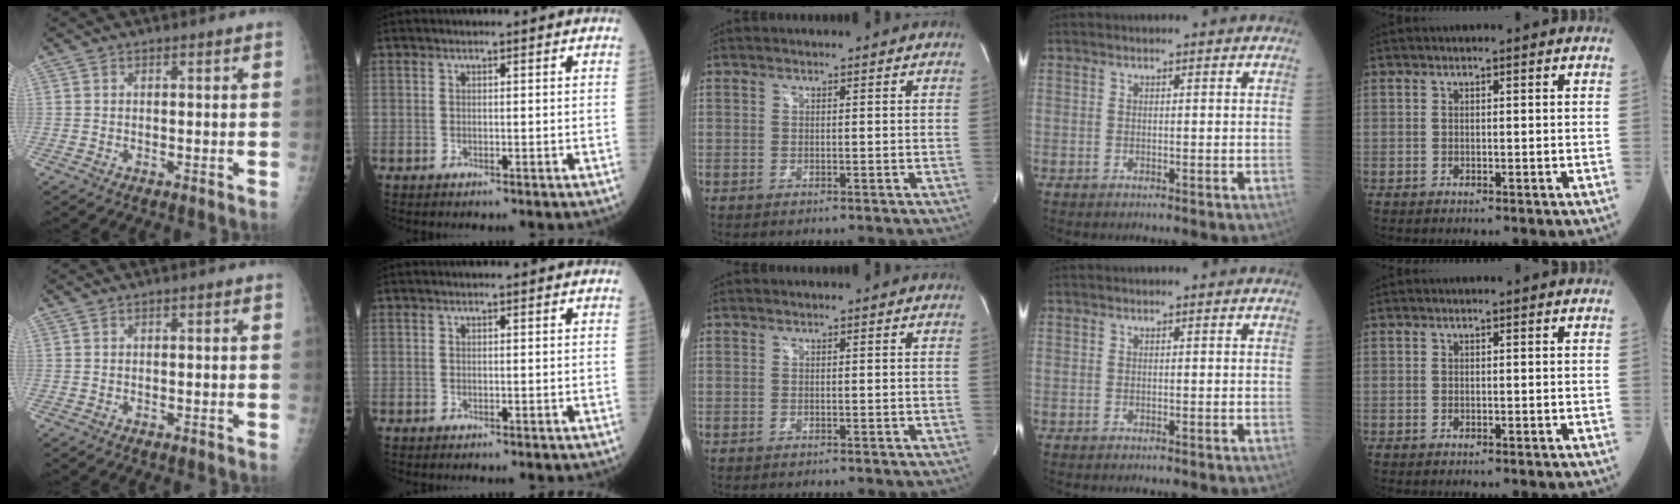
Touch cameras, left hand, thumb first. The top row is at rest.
{}